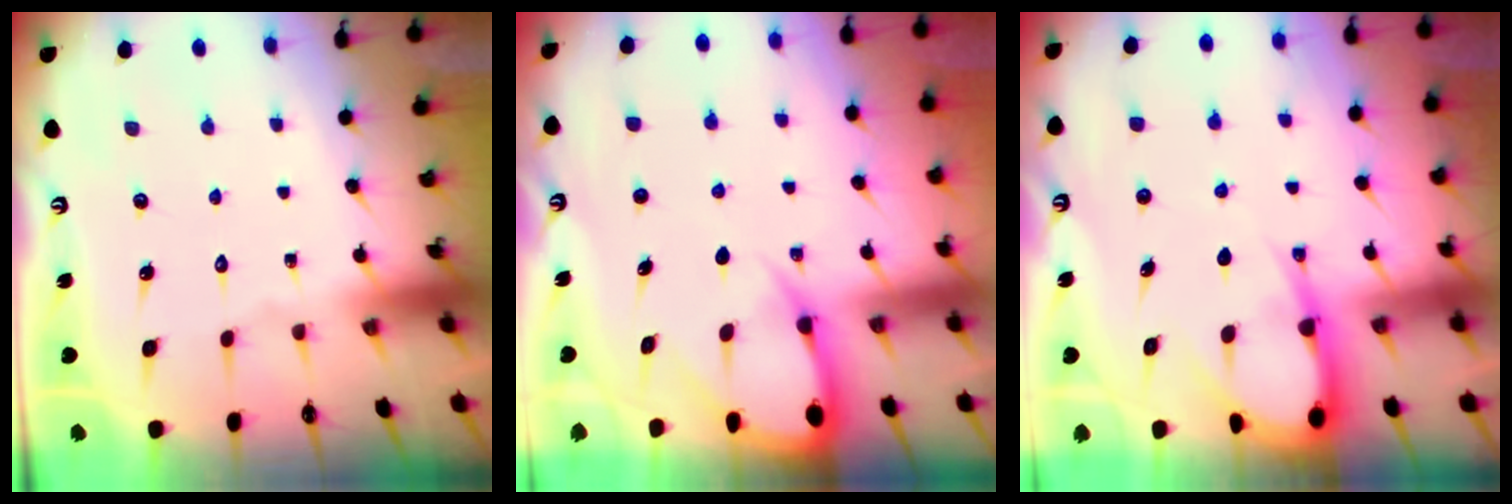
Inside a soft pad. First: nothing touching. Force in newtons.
{"total": 6.0, "press": 5.9, "slide": 0.6}
{"total": 7.4, "press": 7.3, "slide": 1.0}